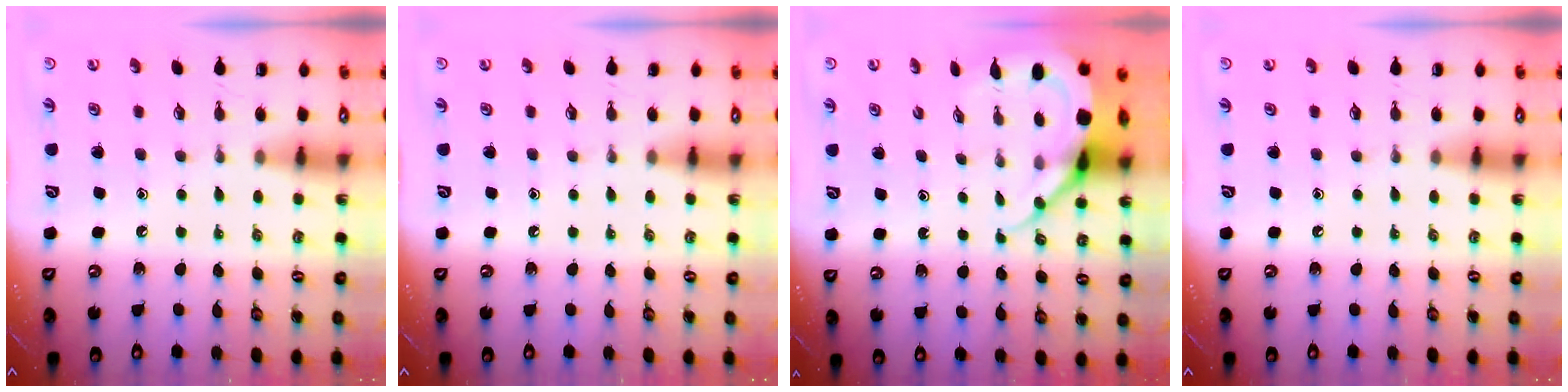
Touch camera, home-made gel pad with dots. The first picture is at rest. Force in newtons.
{"total": 0.0}
{"total": 8.6, "press": 8.5, "slide": 1.0}
{"total": 0.0}